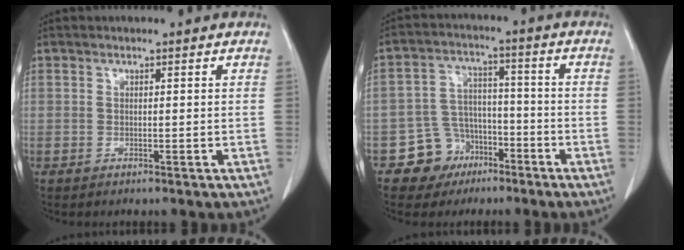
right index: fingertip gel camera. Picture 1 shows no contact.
{"total": 7.4, "force": [-4.1, 6.1, 0.8], "torque": [-0.007, 0.018, -0.061]}